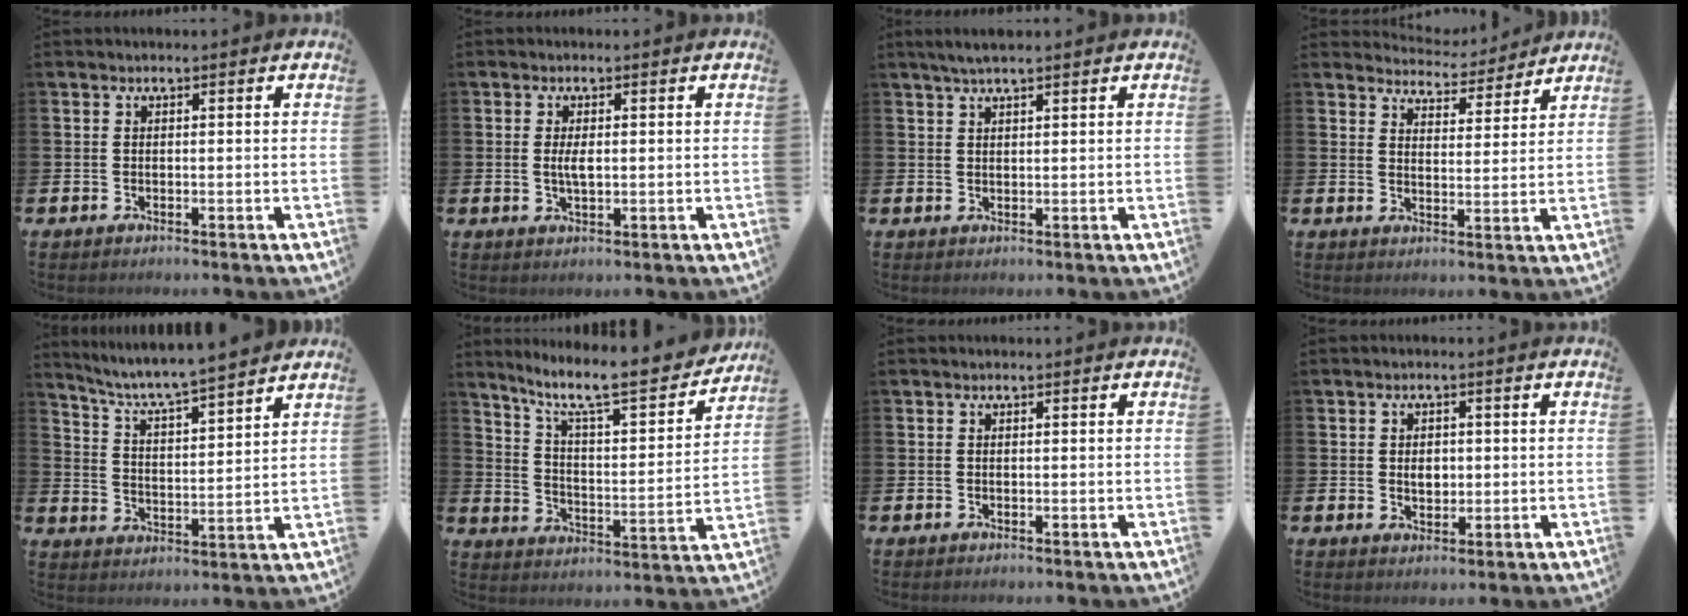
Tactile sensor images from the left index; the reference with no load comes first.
{"total": 2.4, "force": [0.1, 0.9, 2.2], "torque": [-0.042, 0.002, 0.000]}
{"total": 2.7, "force": [2.1, 0.4, 1.6], "torque": [-0.032, 0.002, 0.037]}
{"total": 4.6, "force": [4.5, 0.8, -0.2], "torque": [-0.005, -0.039, 0.075]}
{"total": 6.6, "force": [6.3, 0.0, 1.9], "torque": [-0.068, -0.049, 0.106]}
{"total": 10.3, "force": [8.8, 1.8, 5.0], "torque": [-0.114, -0.062, 0.141]}
{"total": 0.0}
{"total": 2.3, "force": [0.1, 1.7, 1.6], "torque": [-0.015, 0.002, -0.003]}